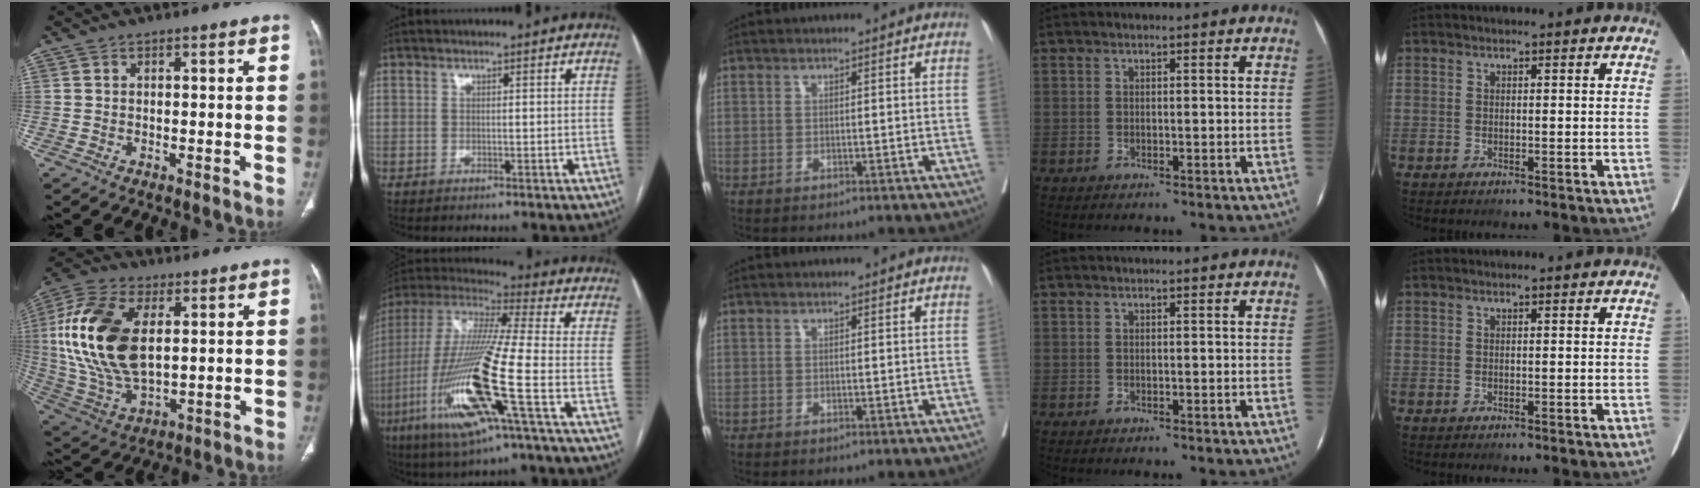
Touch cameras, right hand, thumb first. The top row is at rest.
{"thumb": {"total": 20.8, "force": [3.6, 11.4, 17.1], "torque": [-0.362, -0.009, 0.071]}, "index": {"total": 20.2, "force": [-6.9, 0.8, 18.9], "torque": [-0.418, -0.023, -0.137]}}